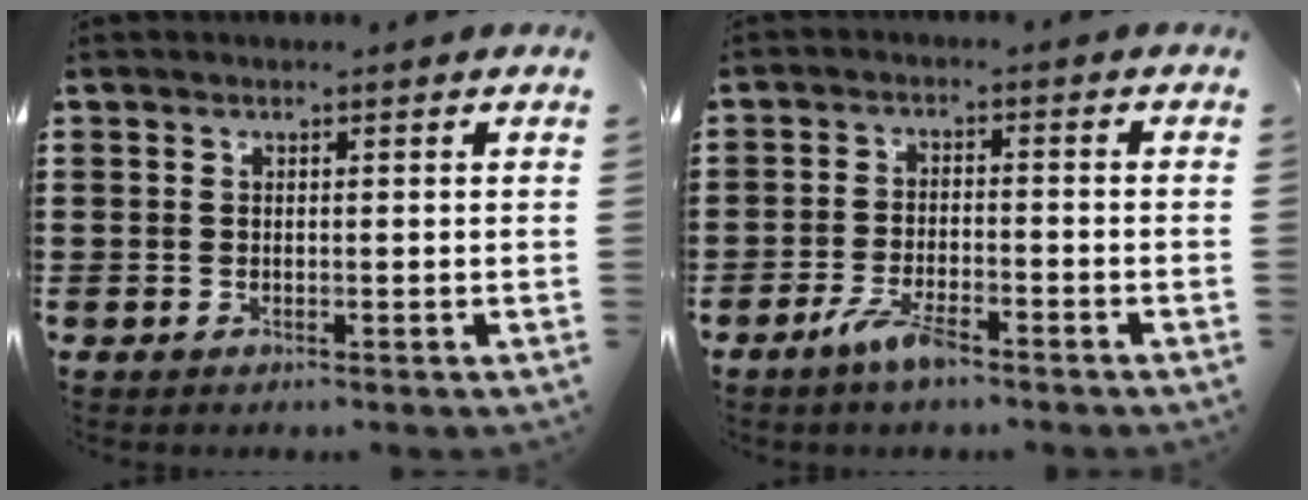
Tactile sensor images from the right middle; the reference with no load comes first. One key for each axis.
{"total": 4.5, "fx": -3.1, "fy": 1.1, "fz": 3.2, "tx": -0.071, "ty": 0.000, "tz": -0.060}